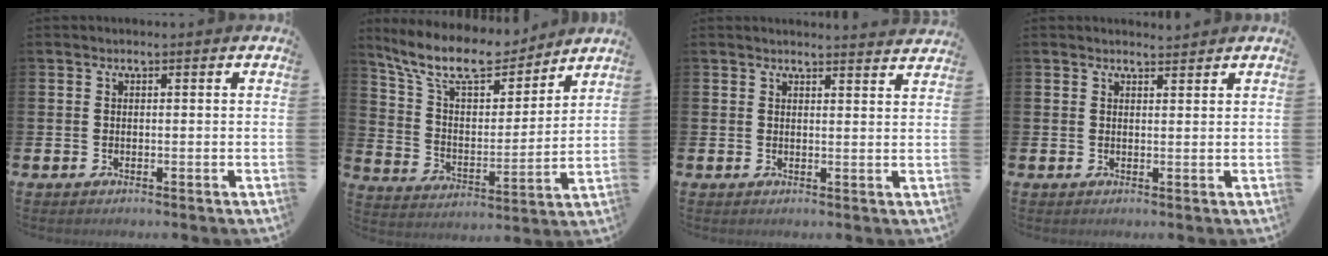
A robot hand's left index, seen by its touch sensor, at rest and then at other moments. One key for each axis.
{"total": 11.7, "fx": 10.3, "fy": 3.5, "fz": 4.4, "tx": -0.122, "ty": -0.065, "tz": 0.182}
{"total": 2.4, "fx": 2.4, "fy": -0.1, "fz": -0.2, "tx": 0.011, "ty": -0.019, "tz": 0.041}
{"total": 1.8, "fx": 1.8, "fy": 0.2, "fz": -0.1, "tx": 0.016, "ty": -0.014, "tz": 0.029}